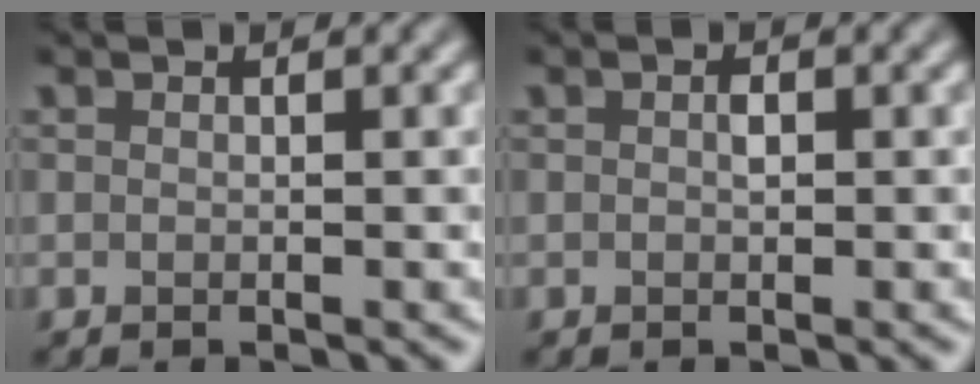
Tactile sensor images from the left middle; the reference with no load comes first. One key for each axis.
{"total": 0.6, "fx": 0.1, "fy": 0.4, "fz": 0.5, "tx": -0.009, "ty": 0.001, "tz": 0.001}